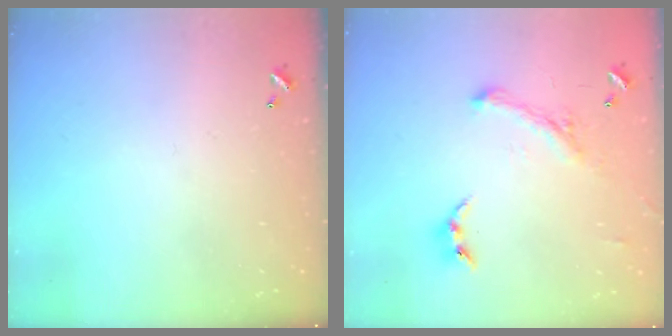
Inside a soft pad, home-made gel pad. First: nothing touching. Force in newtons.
{"total": 0.9, "press": 0.9, "slide": 0.2}